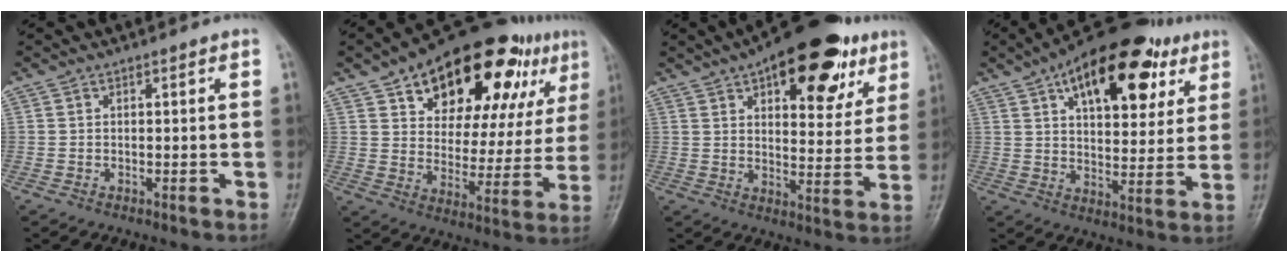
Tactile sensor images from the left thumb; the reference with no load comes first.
{"total": 27.4, "force": [14.6, 12.8, 19.4], "torque": [-0.237, -0.013, 0.218]}
{"total": 21.6, "force": [11.4, 10.0, 15.4], "torque": [-0.170, -0.020, 0.161]}
{"total": 23.1, "force": [11.0, 11.6, 16.7], "torque": [-0.212, -0.008, 0.165]}